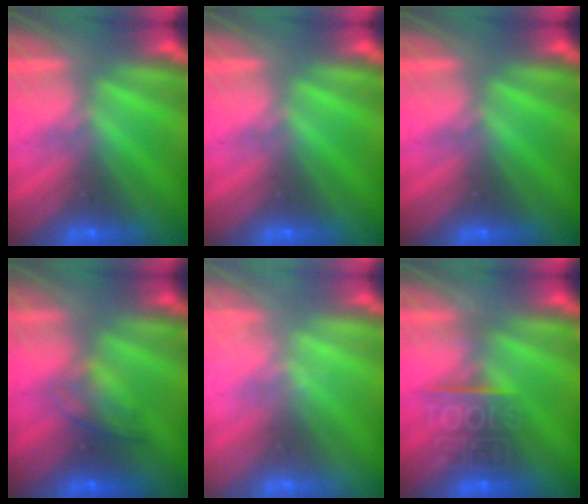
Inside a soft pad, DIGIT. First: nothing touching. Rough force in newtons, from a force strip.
{"total": 0.0}
{"total": 0.0}
{"total": 6.5}
{"total": 2.1}
{"total": 8.5}